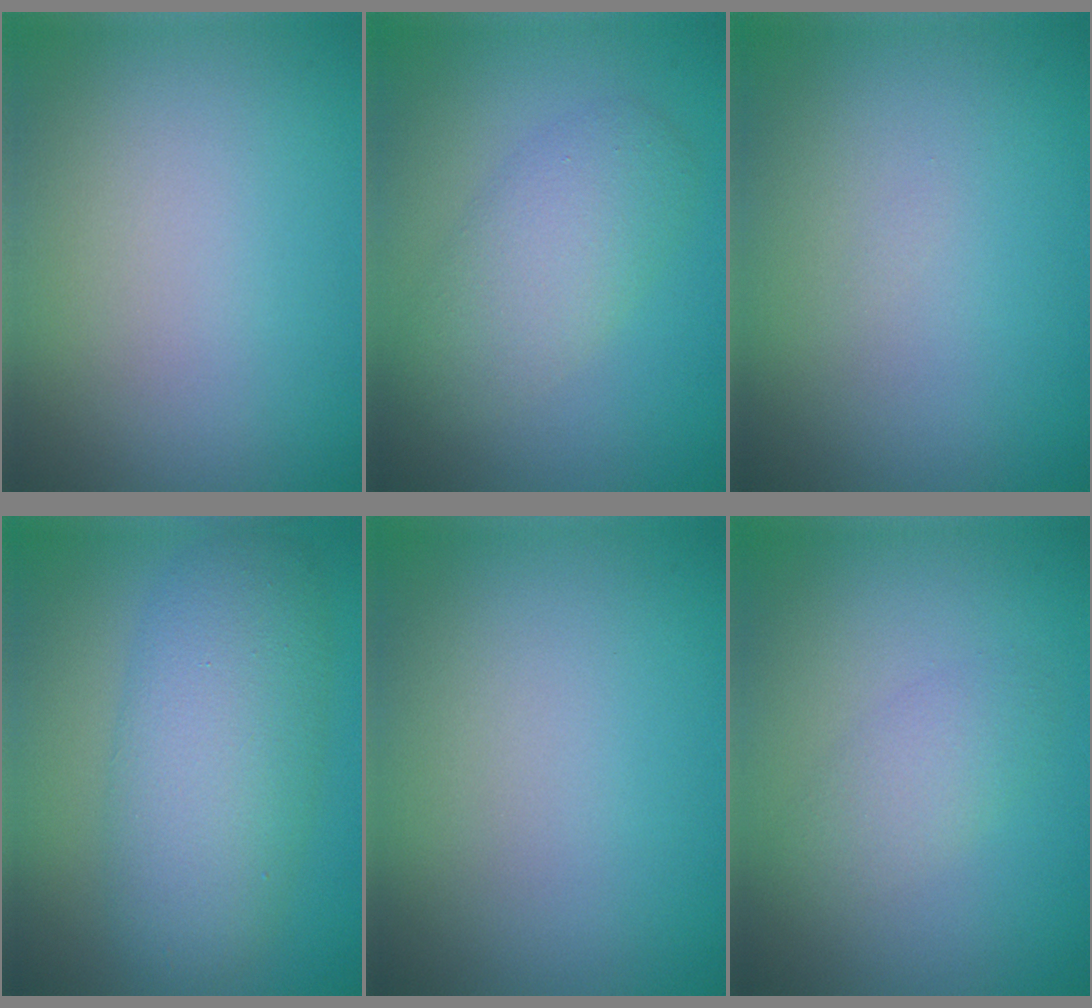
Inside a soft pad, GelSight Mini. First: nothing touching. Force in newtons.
{"total": 4.1, "press": 4.1, "slide": 0.1}
{"total": 0.0}
{"total": 6.6, "press": 6.6, "slide": 0.2}
{"total": 0.0}
{"total": 2.1, "press": 2.1, "slide": 0.0}